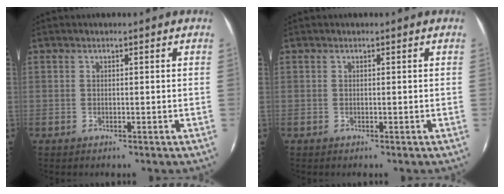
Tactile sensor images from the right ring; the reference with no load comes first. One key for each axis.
{"total": 0.0}